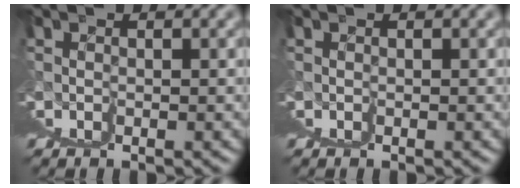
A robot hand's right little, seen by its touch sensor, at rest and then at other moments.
{"total": 0.0}